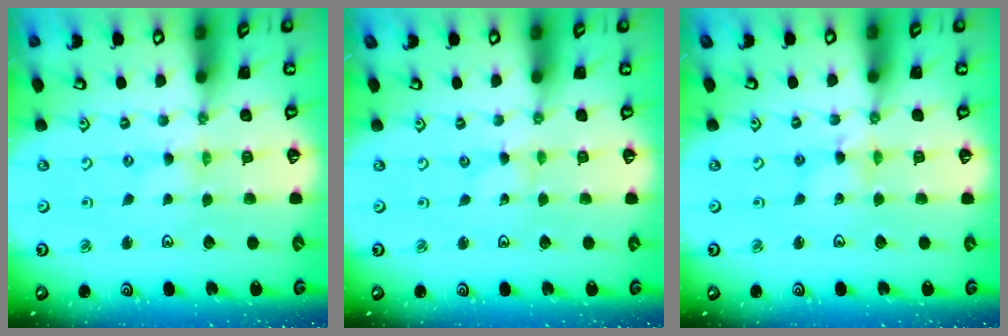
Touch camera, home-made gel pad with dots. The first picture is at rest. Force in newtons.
{"total": 0.0}
{"total": 3.8, "press": 3.8, "slide": 0.4}